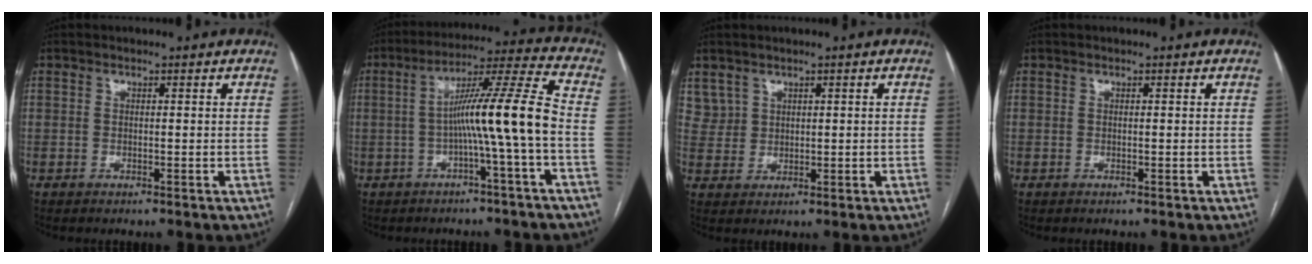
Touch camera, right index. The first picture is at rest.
{"total": 10.6, "force": [-2.2, -1.4, 10.2], "torque": [-0.167, 0.026, -0.036]}
{"total": 3.3, "force": [2.1, 2.6, 0.1], "torque": [0.005, 0.009, 0.048]}
{"total": 0.0}